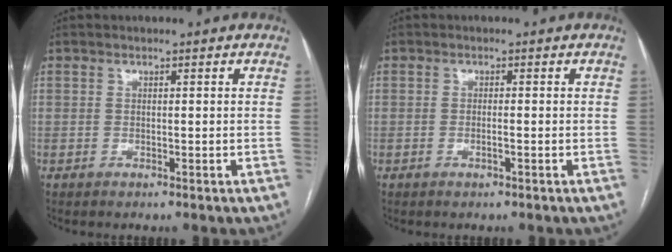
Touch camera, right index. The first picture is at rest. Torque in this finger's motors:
{"motor_torque": [-0.02, 0.12, -0.07, 0.00]}